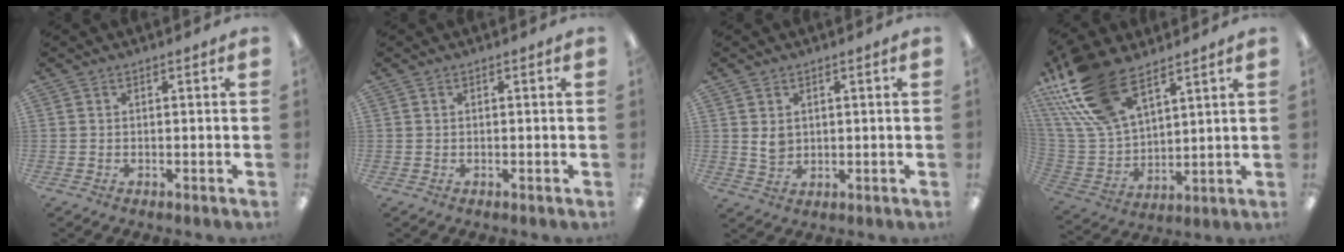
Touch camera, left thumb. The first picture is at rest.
{"total": 0.0}
{"total": 3.5, "force": [1.2, 2.7, 1.9], "torque": [-0.023, -0.004, 0.019]}
{"total": 21.1, "force": [13.5, 10.4, 12.4], "torque": [-0.295, -0.058, 0.252]}